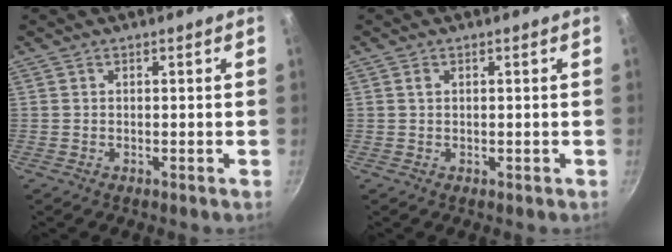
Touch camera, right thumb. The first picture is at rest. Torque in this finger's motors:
{"motor_torque": [-0.08, 0.22, 0.32, 0.03, -0.02]}